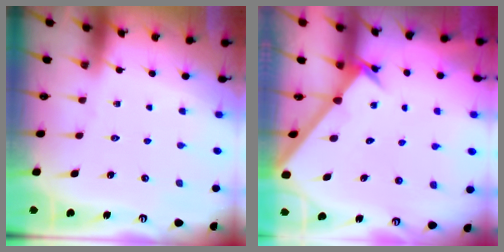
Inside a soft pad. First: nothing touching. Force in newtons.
{"total": 1.9, "press": 1.9, "slide": 0.2}